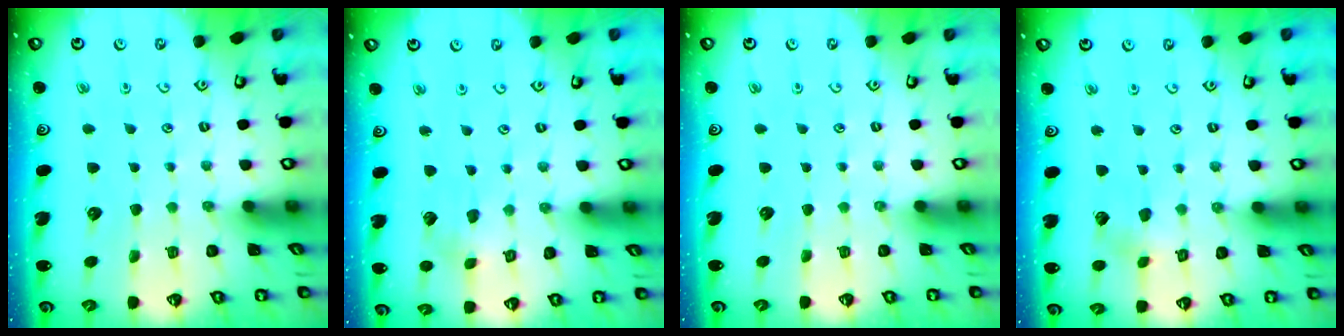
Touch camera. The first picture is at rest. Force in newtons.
{"total": 2.9, "press": 2.9, "slide": 0.6}
{"total": 0.0}
{"total": 3.1, "press": 3.1, "slide": 0.6}